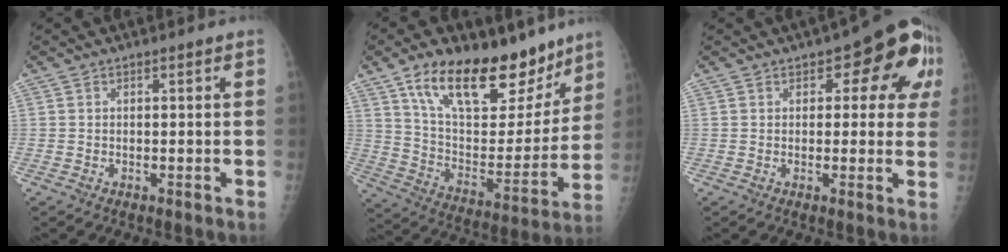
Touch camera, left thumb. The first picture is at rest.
{"total": 25.3, "force": [16.8, 11.7, 14.9], "torque": [-0.189, -0.064, 0.276]}
{"total": 12.0, "force": [4.2, 5.9, 9.5], "torque": [-0.066, 0.006, 0.041]}